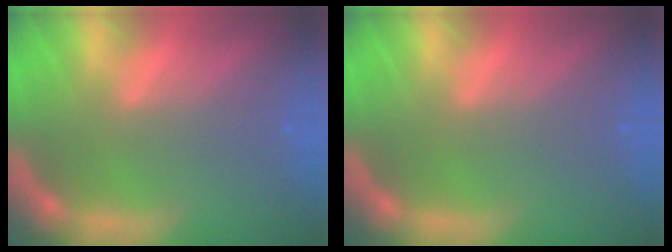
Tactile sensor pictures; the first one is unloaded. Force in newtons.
{"total": 0.0}